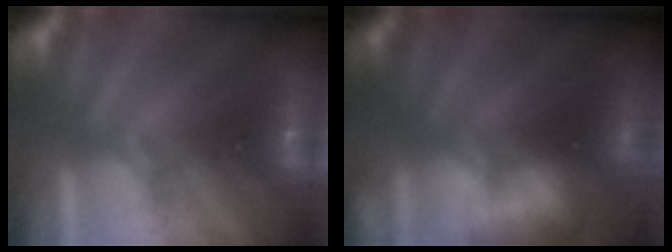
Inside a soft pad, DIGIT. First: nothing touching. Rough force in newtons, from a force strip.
{"total": 7.2}